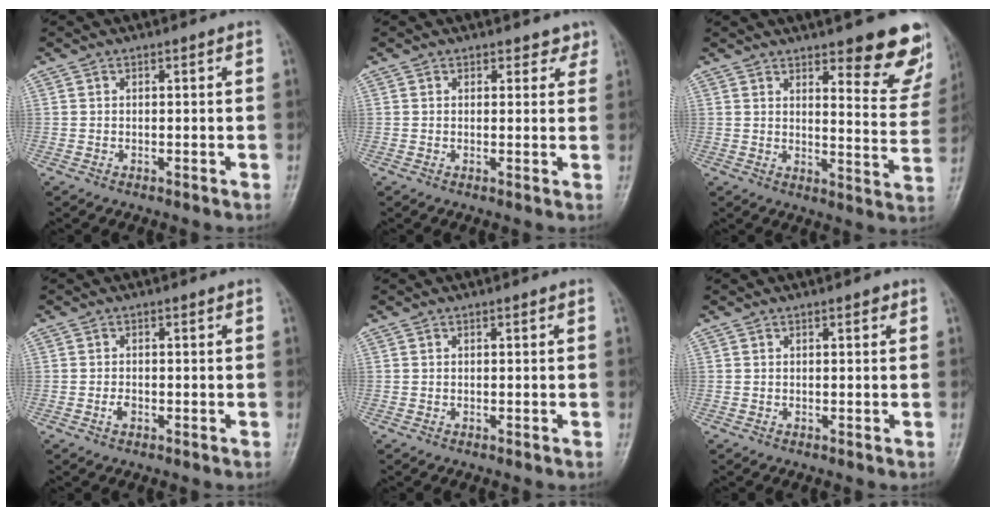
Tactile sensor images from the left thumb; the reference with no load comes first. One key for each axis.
{"total": 2.2, "fx": 1.7, "fy": 1.4, "fz": 0.3, "tx": 0.023, "ty": -0.008, "tz": 0.013}
{"total": 14.3, "fx": 9.3, "fy": 4.2, "fz": 10.0, "tx": -0.076, "ty": -0.061, "tz": 0.117}
{"total": 1.3, "fx": -0.5, "fy": 0.8, "fz": 0.9, "tx": -0.015, "ty": 0.001, "tz": -0.010}
{"total": 0.0}
{"total": 0.9, "fx": 0.5, "fy": 0.4, "fz": 0.6, "tx": -0.004, "ty": 0.000, "tz": 0.004}